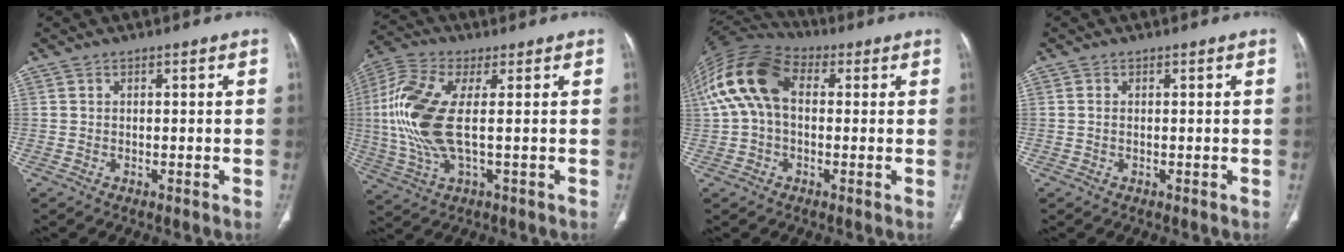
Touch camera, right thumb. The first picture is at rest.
{"total": 14.4, "force": [0.8, 5.3, 13.3], "torque": [-0.326, 0.003, 0.013]}
{"total": 15.2, "force": [2.2, 9.8, 11.5], "torque": [-0.235, 0.044, 0.032]}
{"total": 0.6, "force": [0.0, 0.3, 0.5], "torque": [-0.014, 0.001, 0.002]}